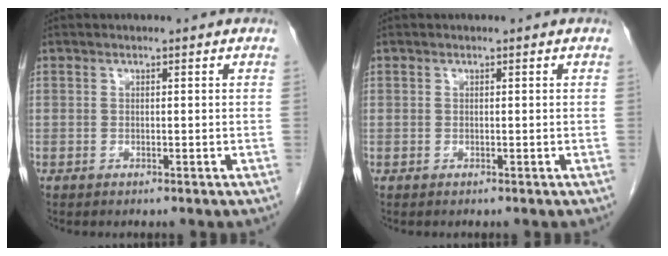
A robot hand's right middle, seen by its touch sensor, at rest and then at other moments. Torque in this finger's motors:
{"motor_torque": [-1.59, 0.40, -0.18, -0.06]}